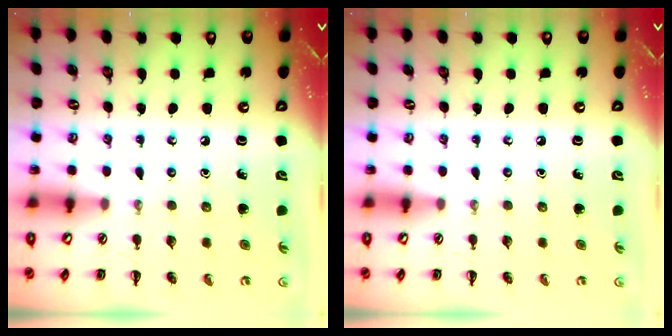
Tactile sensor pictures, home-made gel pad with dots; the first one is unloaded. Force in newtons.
{"total": 0.0}